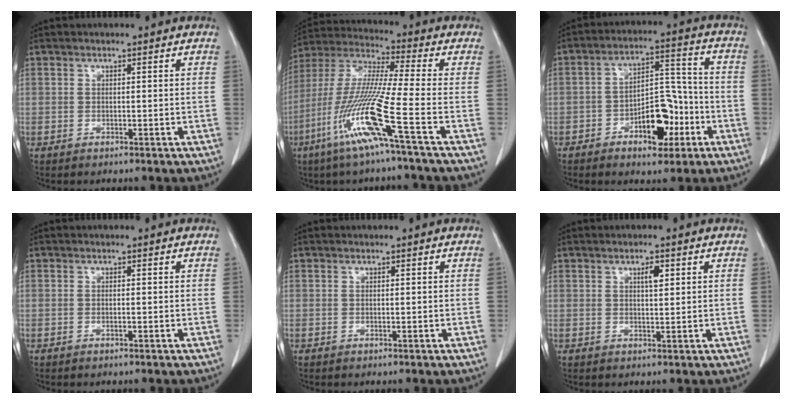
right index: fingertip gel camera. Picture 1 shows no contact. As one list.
[{"total": 14.9, "force": [-6.7, -1.6, 13.2], "torque": [-0.279, -0.025, -0.136]}, {"total": 10.2, "force": [-4.4, 4.8, 7.8], "torque": [-0.124, 0.025, -0.063]}, {"total": 0.0}, {"total": 0.0}, {"total": 2.0, "force": [0.9, 0.5, 1.7], "torque": [-0.030, -0.002, 0.013]}]